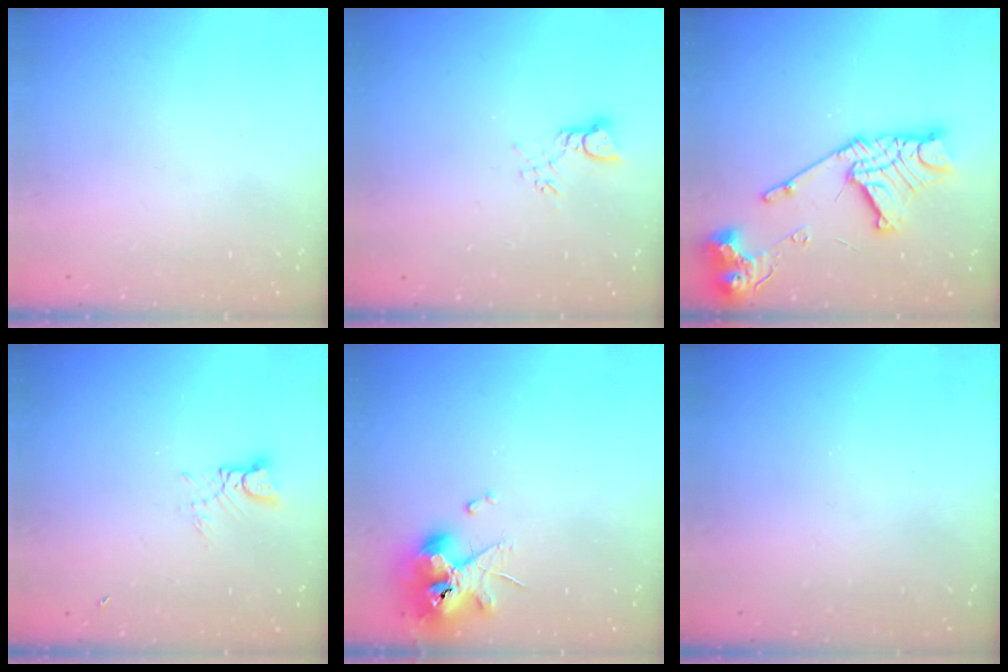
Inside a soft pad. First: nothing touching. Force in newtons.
{"total": 2.8, "press": 2.8, "slide": 0.5}
{"total": 18.5, "press": 18.4, "slide": 2.1}
{"total": 3.1, "press": 3.1, "slide": 0.3}
{"total": 11.9, "press": 11.8, "slide": 1.6}
{"total": 0.0}